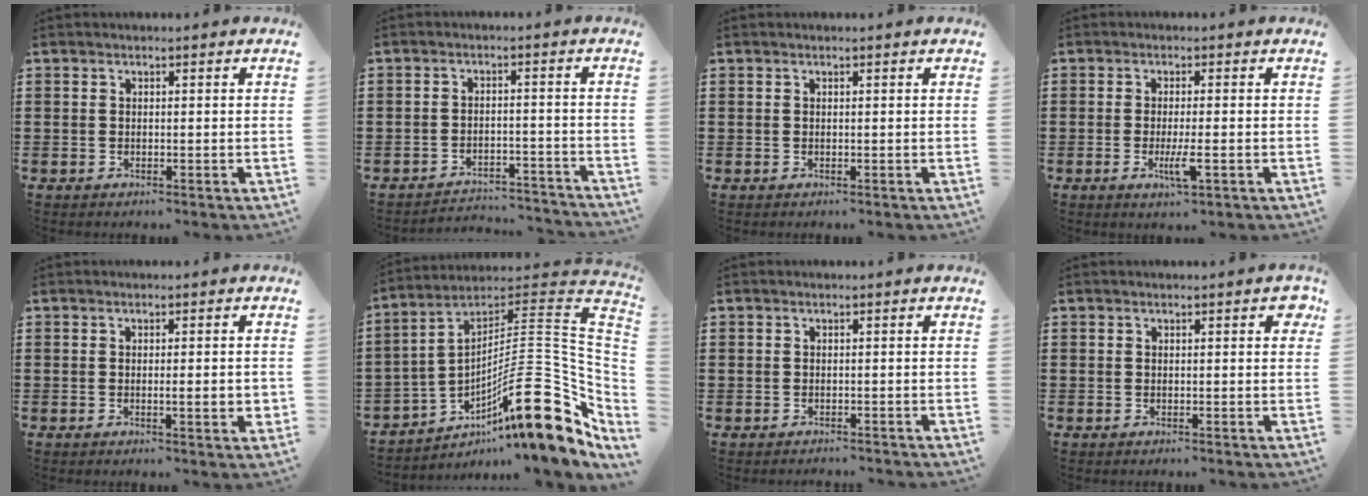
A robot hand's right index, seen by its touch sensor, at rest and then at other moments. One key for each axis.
{"total": 3.7, "fx": -3.6, "fy": 0.6, "fz": 0.2, "tx": -0.009, "ty": 0.002, "tz": -0.076}
{"total": 0.0}
{"total": 4.1, "fx": -1.5, "fy": 0.4, "fz": 3.8, "tx": -0.076, "ty": -0.013, "tz": -0.028}
{"total": 3.0, "fx": -0.3, "fy": 0.5, "fz": 2.9, "tx": -0.048, "ty": -0.001, "tz": -0.006}
{"total": 21.5, "fx": -9.0, "fy": 5.5, "fz": 18.8, "tx": -0.295, "ty": 0.009, "tz": -0.154}
{"total": 0.8, "fx": -0.7, "fy": 0.4, "fz": -0.1, "tx": 0.001, "ty": 0.004, "tz": -0.016}
{"total": 1.0, "fx": 0.3, "fy": 0.4, "fz": 0.8, "tx": -0.009, "ty": 0.003, "tz": 0.002}